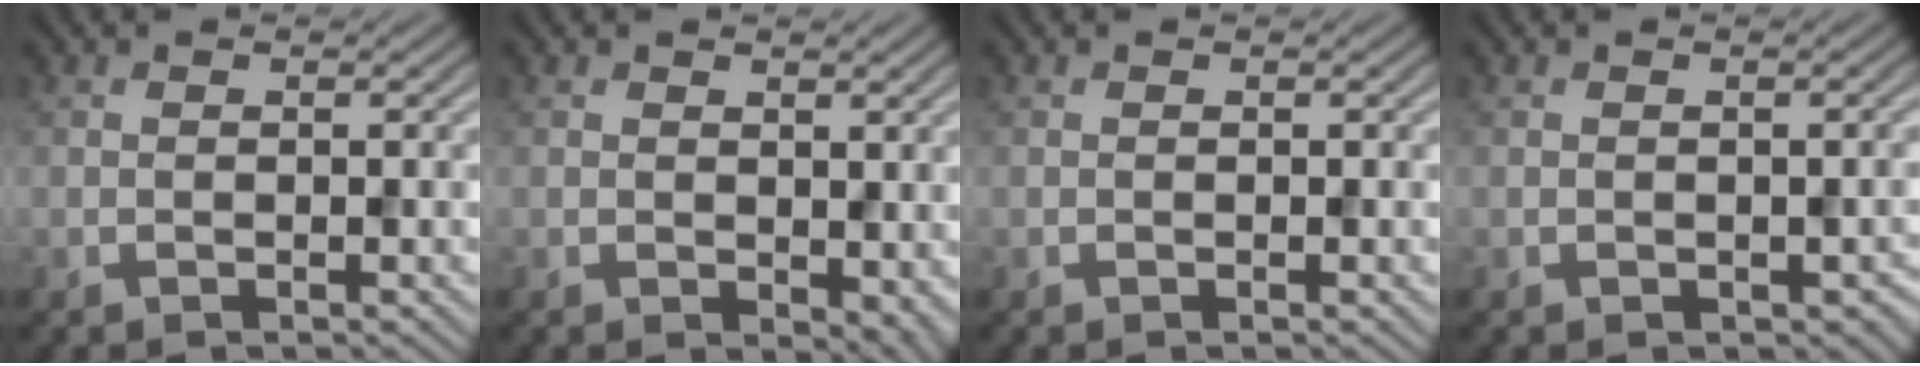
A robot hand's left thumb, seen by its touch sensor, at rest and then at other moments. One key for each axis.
{"total": 2.7, "fx": 0.2, "fy": 1.8, "fz": 2.0, "tx": -0.030, "ty": -0.008, "tz": 0.010}
{"total": 0.0}
{"total": 1.3, "fx": -0.4, "fy": 0.9, "fz": 0.8, "tx": -0.015, "ty": -0.010, "tz": -0.002}